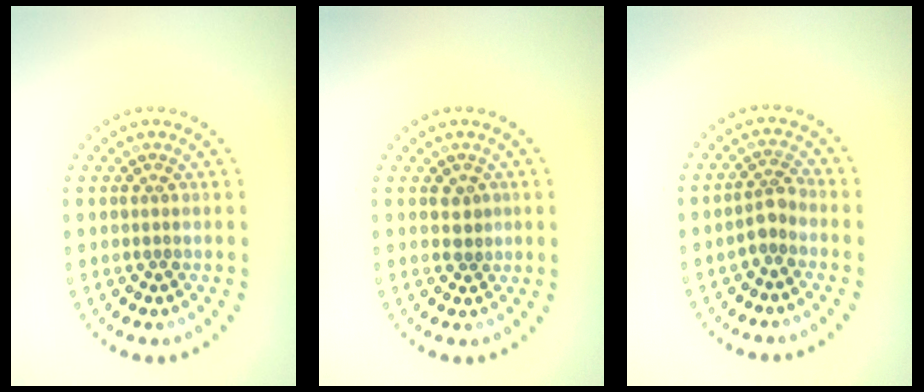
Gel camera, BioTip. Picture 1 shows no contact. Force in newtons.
{"total": 1.2, "press": 1.0, "slide": 0.7}
{"total": 1.9, "press": 1.4, "slide": 1.2}